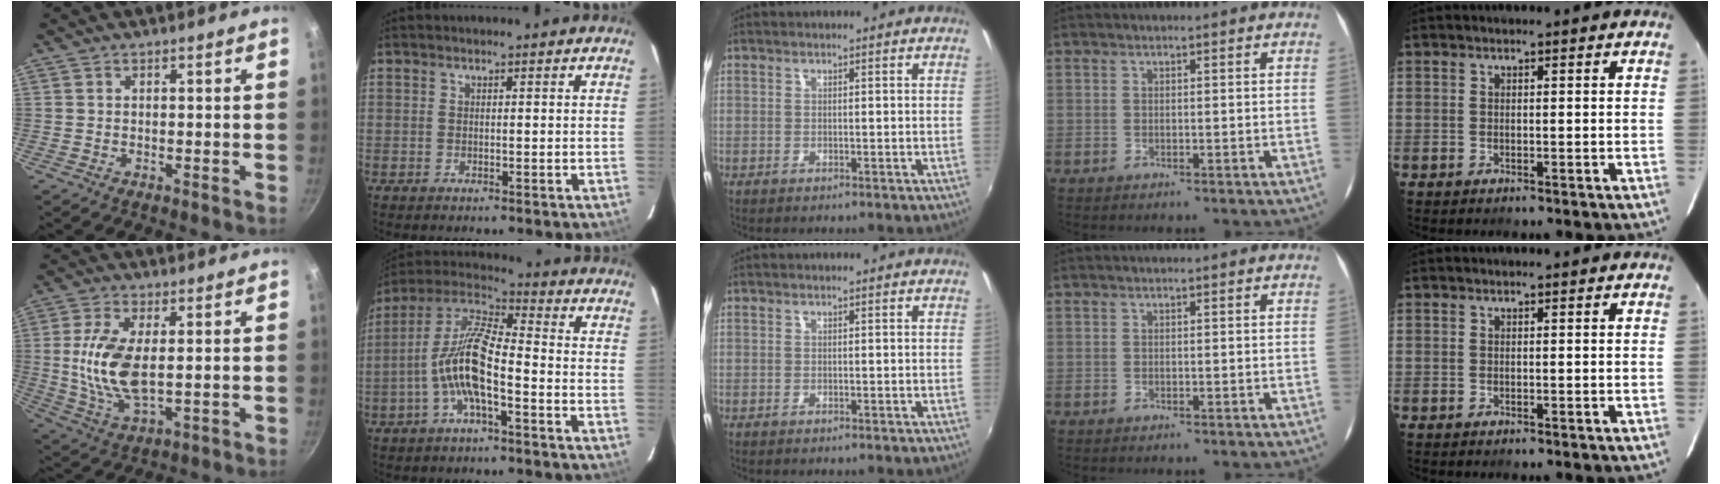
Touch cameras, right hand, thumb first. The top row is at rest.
{"thumb": {"total": 12.0, "force": [0.8, 5.8, 10.5], "torque": [-0.208, -0.008, 0.018]}, "index": {"total": 11.6, "force": [-4.0, 2.9, 10.5], "torque": [-0.216, 0.009, -0.080]}}